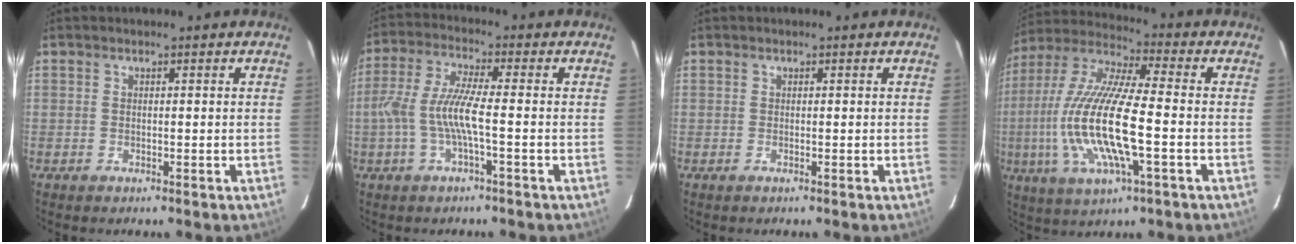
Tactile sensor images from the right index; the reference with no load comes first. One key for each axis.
{"total": 8.2, "fx": -2.0, "fy": 0.6, "fz": 7.9, "tx": -0.172, "ty": 0.001, "tz": -0.035}
{"total": 0.6, "fx": -0.2, "fy": 0.0, "fz": -0.5, "tx": 0.008, "ty": -0.001, "tz": -0.004}
{"total": 19.3, "fx": -3.5, "fy": 4.4, "fz": 18.4, "tx": -0.371, "ty": -0.014, "tz": -0.070}